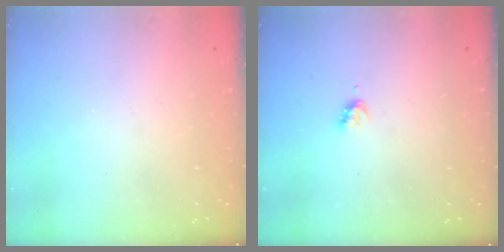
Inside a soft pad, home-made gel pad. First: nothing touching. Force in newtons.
{"total": 3.2, "press": 3.2, "slide": 0.4}